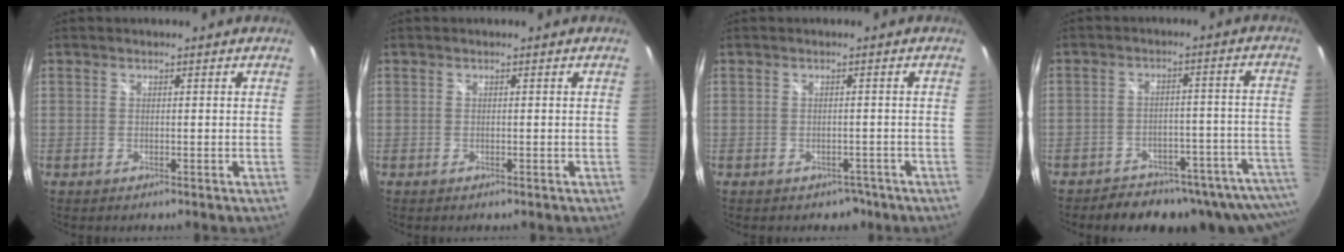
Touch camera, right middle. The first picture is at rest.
{"total": 0.0}
{"total": 3.2, "force": [-2.1, 2.3, 0.7], "torque": [-0.010, 0.004, -0.019]}
{"total": 20.6, "force": [-17.6, 6.7, 8.3], "torque": [-0.092, 0.004, -0.203]}